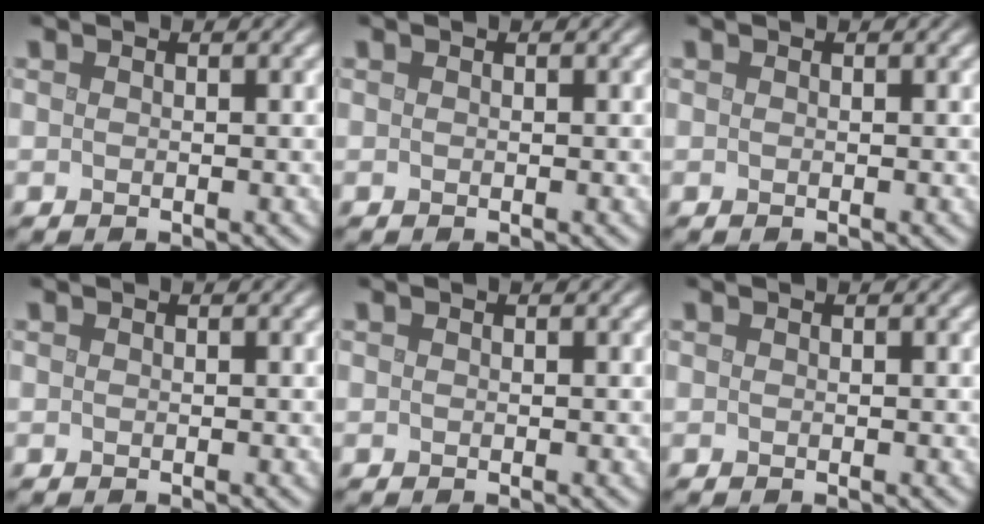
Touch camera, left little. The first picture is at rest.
{"total": 0.0}
{"total": 0.0}
{"total": 0.0}
{"total": 0.0}
{"total": 0.0}